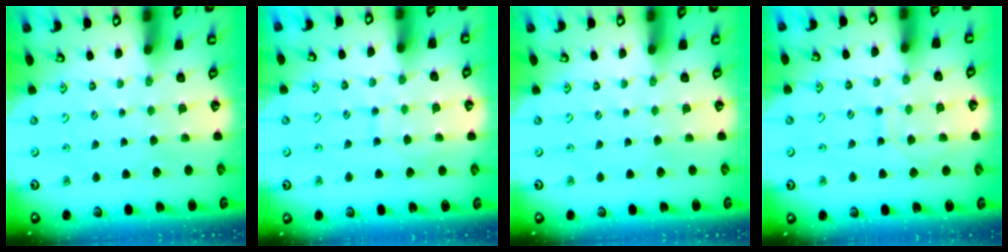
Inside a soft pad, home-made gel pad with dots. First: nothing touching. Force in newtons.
{"total": 7.8, "press": 7.7, "slide": 0.6}
{"total": 0.0}
{"total": 8.0, "press": 8.0, "slide": 0.6}